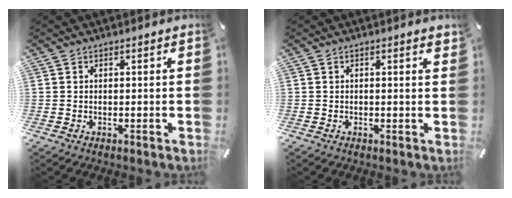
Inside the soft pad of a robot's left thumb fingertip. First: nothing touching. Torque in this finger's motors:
{"motor_torque": [-0.07, -0.42, -0.24, -0.06, -0.08]}